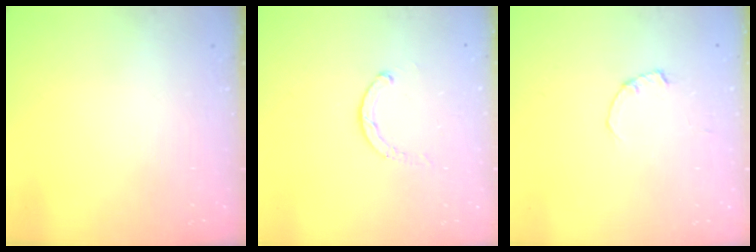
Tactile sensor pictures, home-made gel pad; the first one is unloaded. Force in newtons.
{"total": 2.3, "press": 2.3, "slide": 0.3}
{"total": 0.0}